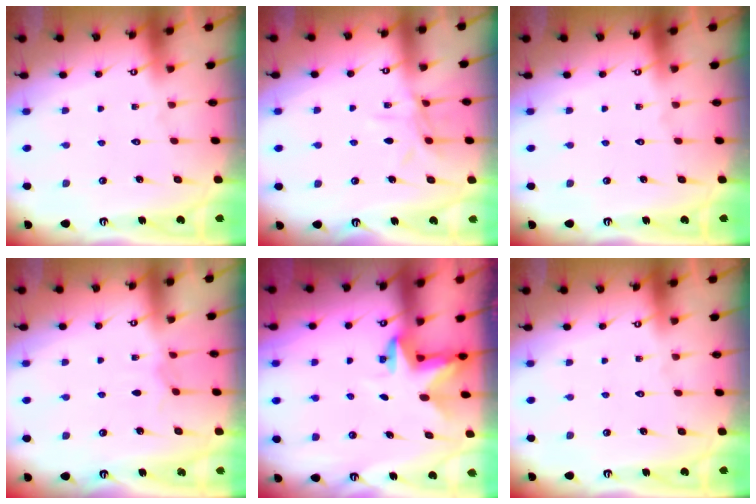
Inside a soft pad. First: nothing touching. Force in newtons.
{"total": 7.5, "press": 7.5, "slide": 0.6}
{"total": 0.0}
{"total": 2.6, "press": 2.6, "slide": 0.4}
{"total": 2.9, "press": 2.9, "slide": 0.1}
{"total": 0.0}